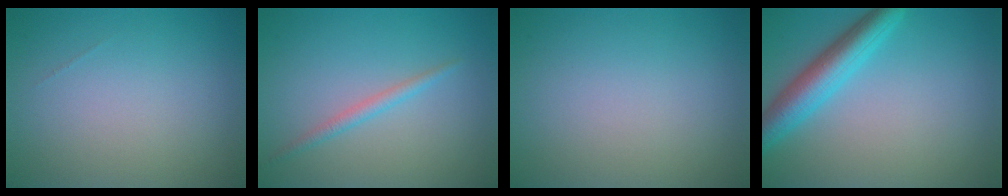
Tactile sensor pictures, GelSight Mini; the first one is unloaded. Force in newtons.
{"total": 1.3, "press": 1.3, "slide": 0.0}
{"total": 0.0}
{"total": 4.8, "press": 4.8, "slide": 0.2}